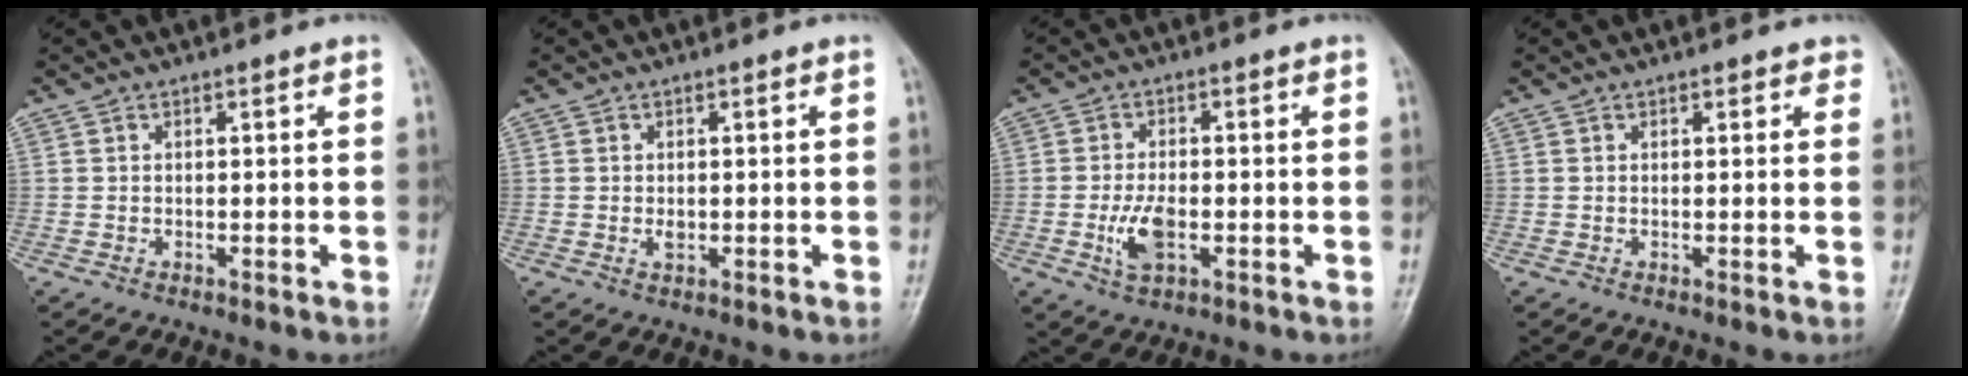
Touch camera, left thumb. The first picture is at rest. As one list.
[{"total": 1.4, "force": [-0.1, 0.9, 1.0], "torque": [-0.012, -0.001, -0.001]}, {"total": 6.0, "force": [-1.5, 3.2, 4.8], "torque": [-0.092, 0.002, -0.025]}, {"total": 1.4, "force": [0.9, 0.9, 0.7], "torque": [0.007, -0.002, 0.005]}]